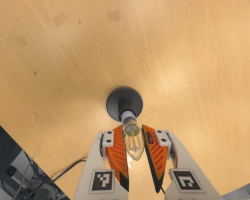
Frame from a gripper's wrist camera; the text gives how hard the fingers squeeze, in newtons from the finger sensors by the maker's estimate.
{"total": 11.4, "left": 10.6, "right": 12.1}